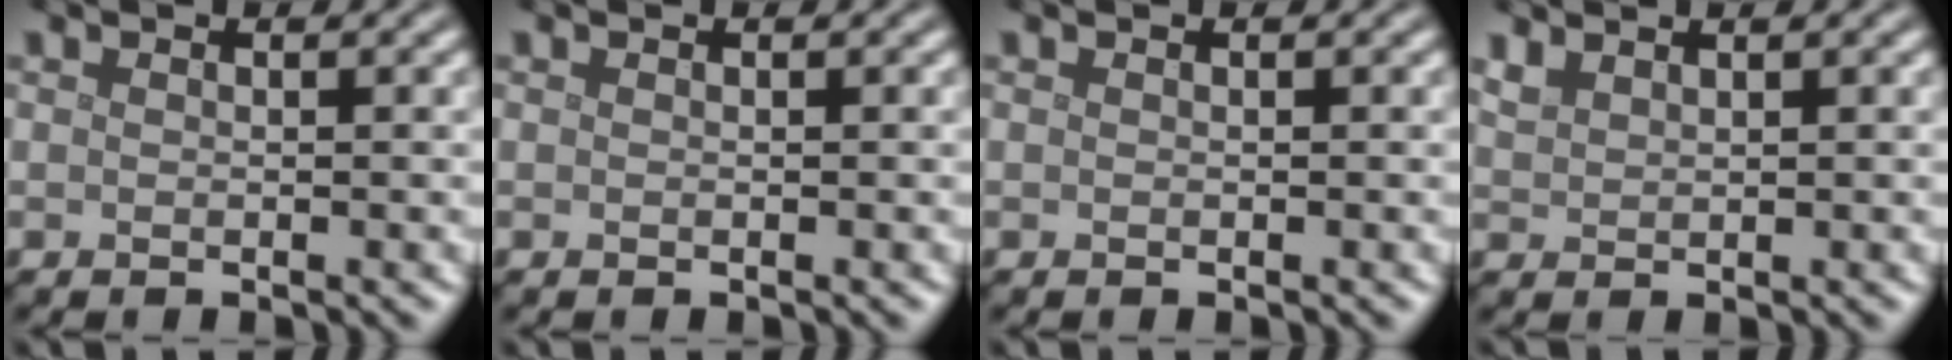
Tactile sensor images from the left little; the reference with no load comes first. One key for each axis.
{"total": 0.0}
{"total": 0.0}
{"total": 1.4, "fx": 1.3, "fy": 0.3, "fz": 0.3, "tx": -0.012, "ty": 0.005, "tz": 0.032}